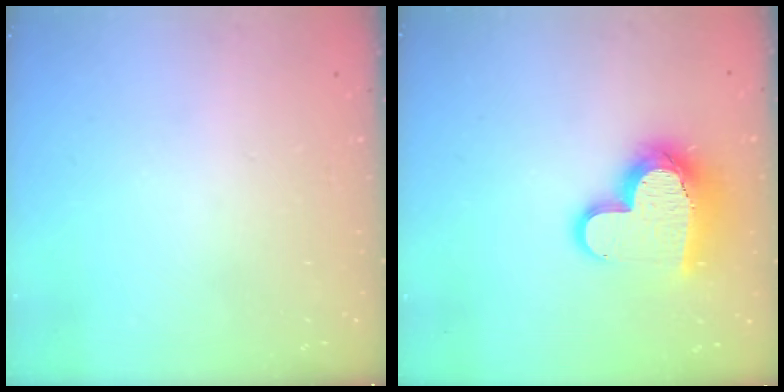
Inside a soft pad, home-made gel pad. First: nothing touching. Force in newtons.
{"total": 15.1, "press": 15.1, "slide": 1.5}